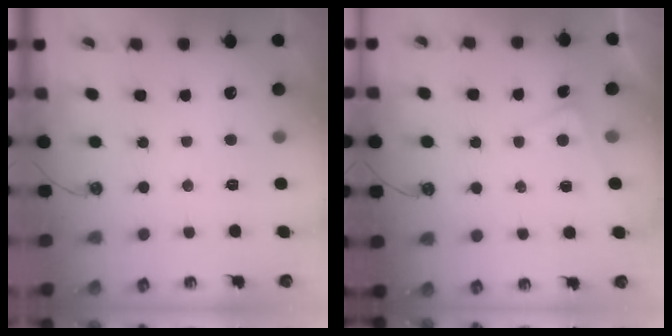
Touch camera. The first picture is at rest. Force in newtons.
{"total": 2.8, "press": 2.8, "slide": 0.1}